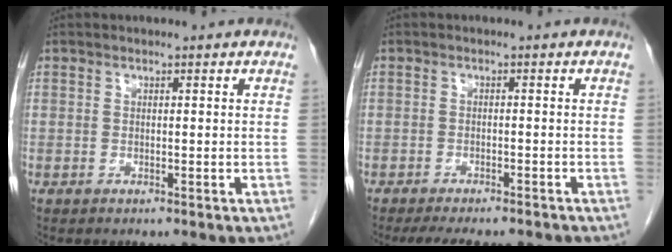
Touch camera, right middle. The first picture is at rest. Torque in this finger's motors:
{"motor_torque": [0.12, -0.11, 0.06, 0.03]}